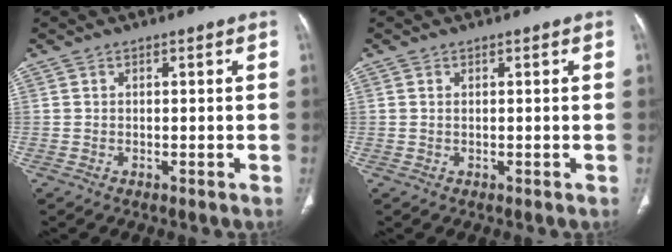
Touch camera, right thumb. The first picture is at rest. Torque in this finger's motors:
{"motor_torque": [0.17, -0.32, -0.23, -0.22, 0.04]}